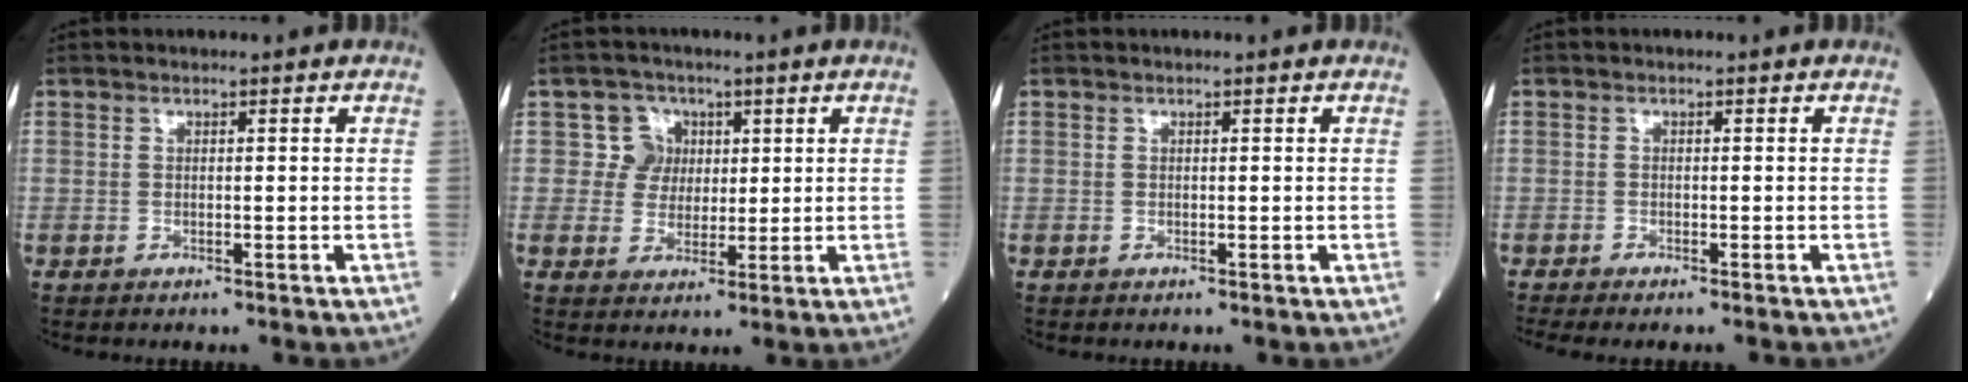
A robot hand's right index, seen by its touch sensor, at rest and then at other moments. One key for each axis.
{"total": 4.5, "fx": 1.4, "fy": 4.2, "fz": 0.2, "tx": 0.003, "ty": 0.012, "tz": 0.024}
{"total": 0.0}
{"total": 5.2, "fx": -4.6, "fy": 0.2, "fz": 2.4, "tx": -0.022, "ty": -0.008, "tz": -0.066}